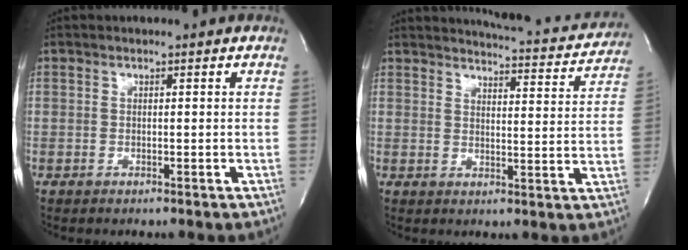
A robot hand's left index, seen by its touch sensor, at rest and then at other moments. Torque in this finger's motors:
{"motor_torque": [0.02, -0.41, -0.05, -0.01]}